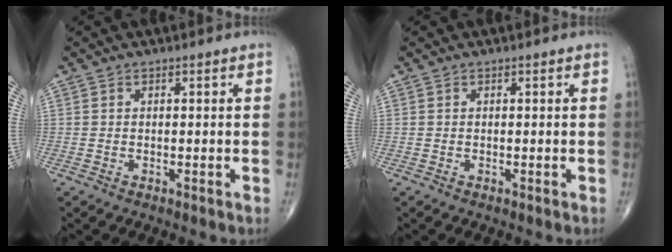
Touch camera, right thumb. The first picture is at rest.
{"total": 0.0}